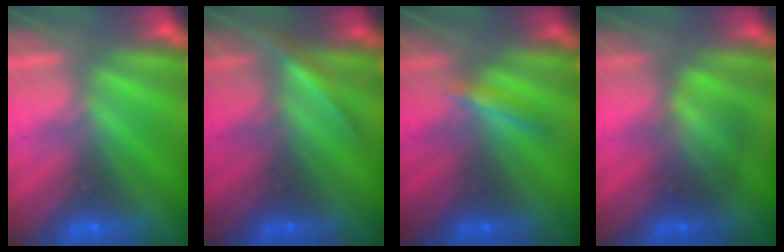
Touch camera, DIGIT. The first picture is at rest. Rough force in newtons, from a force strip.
{"total": 2.1}
{"total": 1.7}
{"total": 2.1}